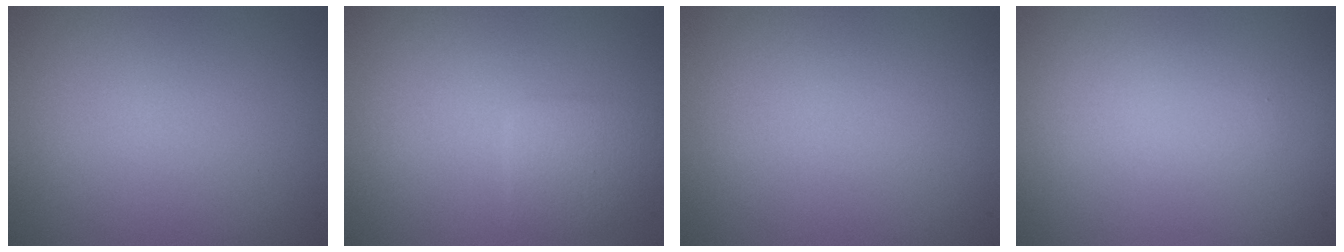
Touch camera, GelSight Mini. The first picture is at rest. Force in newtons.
{"total": 2.4, "press": 2.4, "slide": 0.2}
{"total": 0.0}
{"total": 0.0}